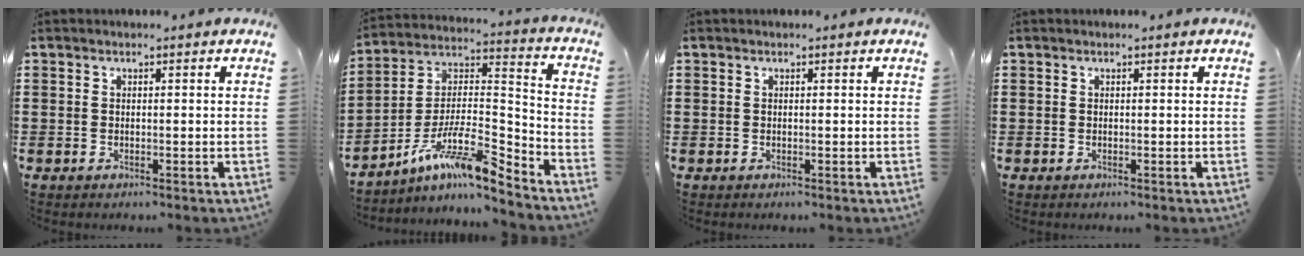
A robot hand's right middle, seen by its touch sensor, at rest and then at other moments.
{"total": 10.4, "force": [-7.3, 1.8, 7.1], "torque": [-0.150, -0.015, -0.150]}
{"total": 0.0}
{"total": 0.0}